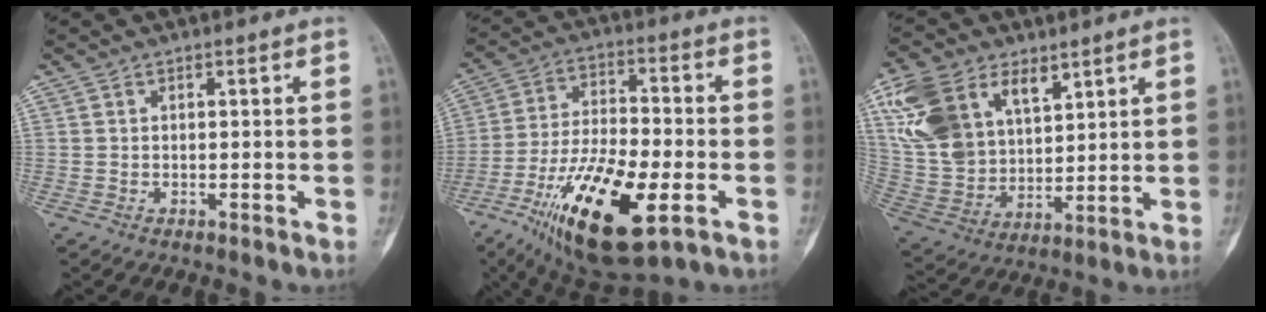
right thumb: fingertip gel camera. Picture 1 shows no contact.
{"total": 21.4, "force": [-8.6, 7.7, 18.0], "torque": [-0.347, 0.009, -0.142]}
{"total": 17.8, "force": [8.7, 11.1, 10.8], "torque": [-0.201, -0.023, 0.178]}